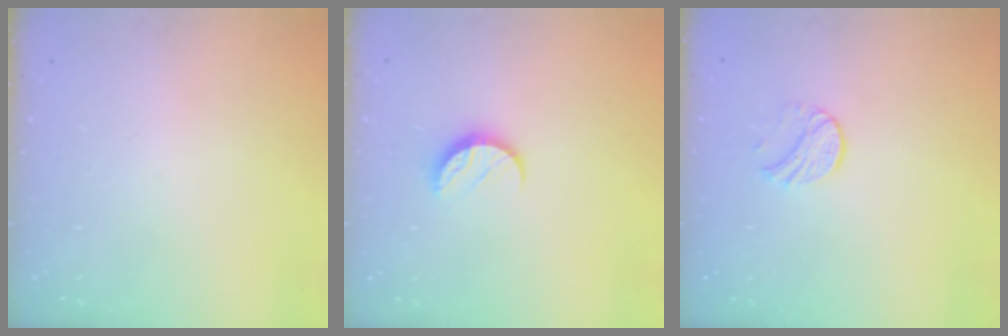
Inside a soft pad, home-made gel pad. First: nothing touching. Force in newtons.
{"total": 7.5, "press": 7.4, "slide": 0.9}
{"total": 7.5, "press": 7.5, "slide": 0.8}